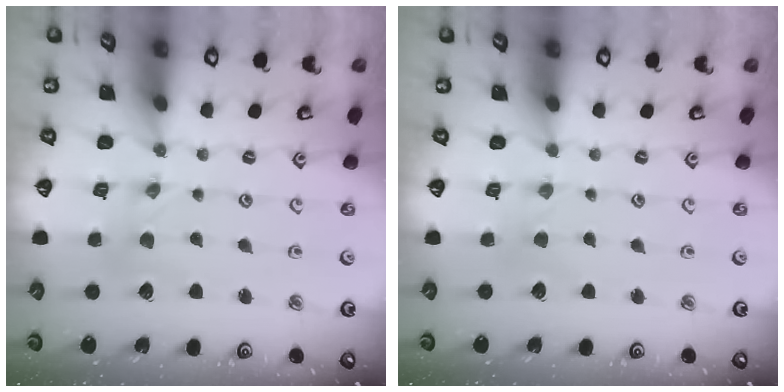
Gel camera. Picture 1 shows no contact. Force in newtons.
{"total": 1.2, "press": 1.2, "slide": 0.3}